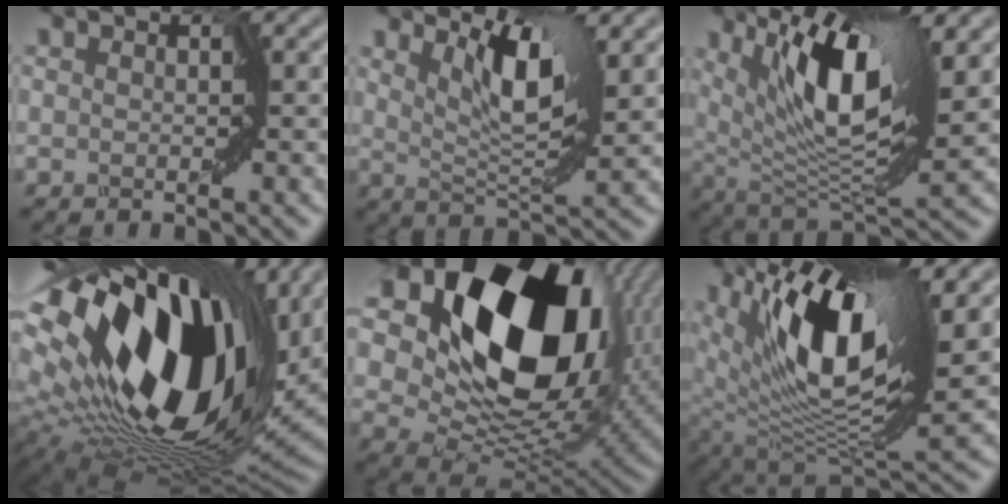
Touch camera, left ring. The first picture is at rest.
{"total": 4.9, "force": [2.7, 0.9, 4.0], "torque": [-0.082, -0.007, 0.053]}
{"total": 9.1, "force": [4.1, 2.2, 7.8], "torque": [-0.140, -0.005, 0.083]}
{"total": 19.3, "force": [5.8, 10.3, 15.2], "torque": [-0.287, -0.010, 0.114]}
{"total": 19.1, "force": [7.6, 12.0, 12.7], "torque": [-0.244, 0.013, 0.150]}
{"total": 12.0, "force": [5.2, 3.9, 10.1], "torque": [-0.186, 0.003, 0.098]}